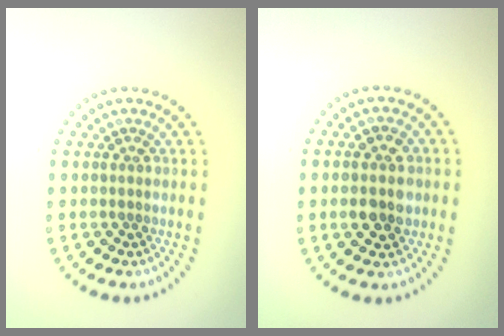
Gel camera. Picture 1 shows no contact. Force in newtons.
{"total": 3.8, "press": 3.8, "slide": 0.3}